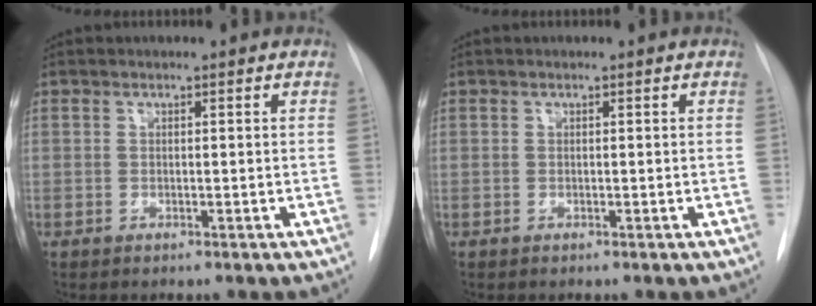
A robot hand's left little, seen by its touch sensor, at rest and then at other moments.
{"total": 0.0}